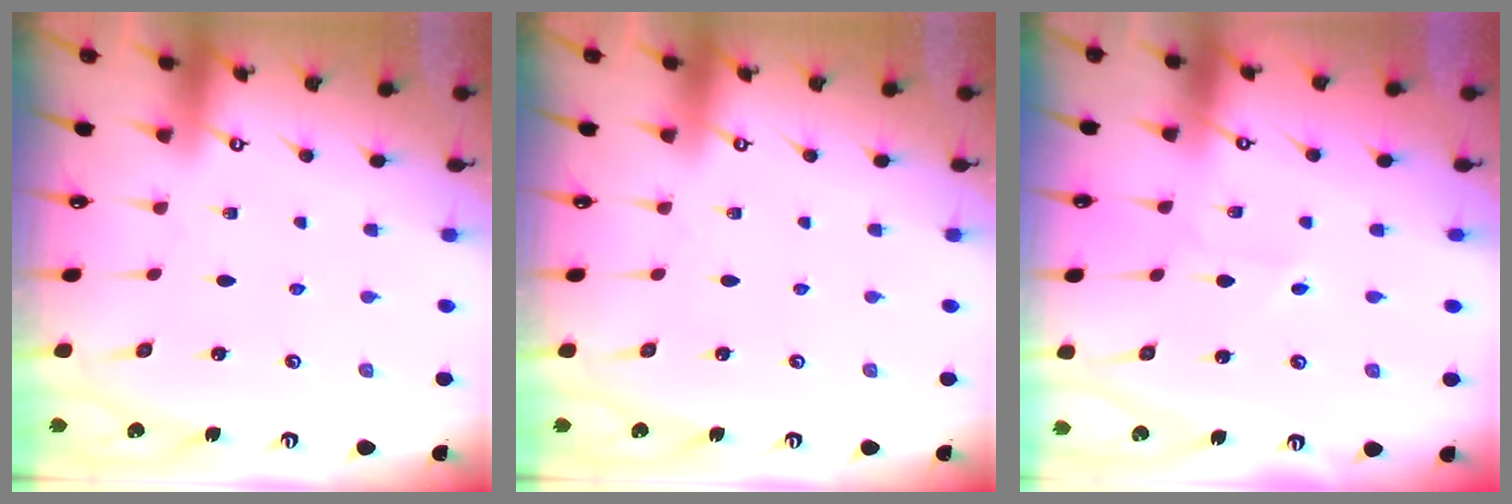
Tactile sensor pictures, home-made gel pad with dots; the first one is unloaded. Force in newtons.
{"total": 0.0}
{"total": 2.4, "press": 2.4, "slide": 0.2}